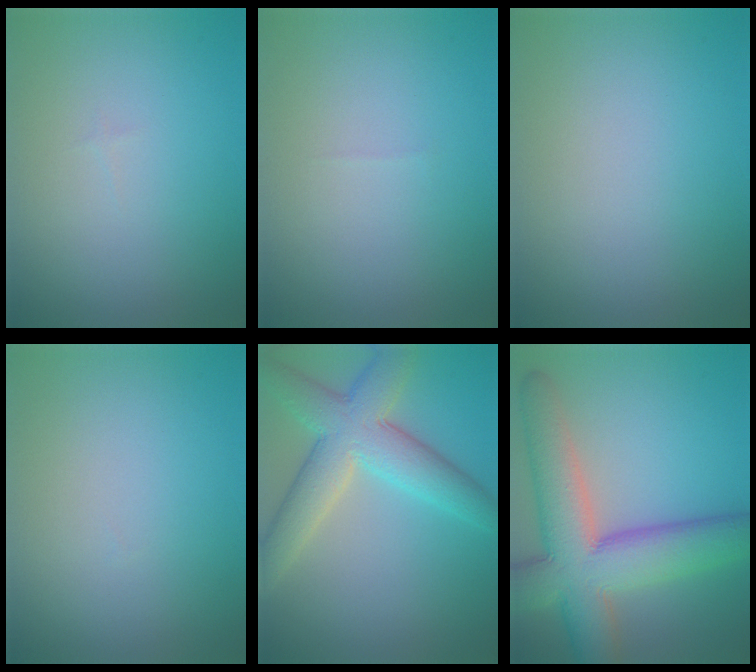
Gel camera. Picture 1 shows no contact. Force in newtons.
{"total": 0.0}
{"total": 0.0}
{"total": 0.0}
{"total": 7.3, "press": 7.3, "slide": 0.4}
{"total": 11.3, "press": 11.3, "slide": 0.9}